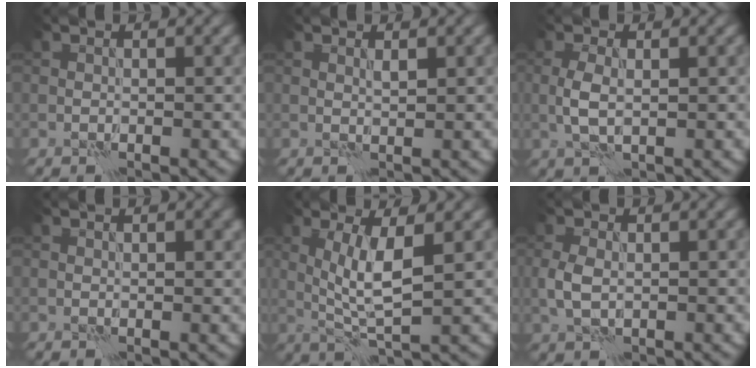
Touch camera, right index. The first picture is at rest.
{"total": 0.7, "force": [0.7, -0.1, 0.2], "torque": [-0.007, -0.001, 0.013]}
{"total": 2.5, "force": [-0.3, 1.1, 2.2], "torque": [-0.050, 0.000, -0.003]}
{"total": 0.9, "force": [0.1, 0.5, 0.7], "torque": [-0.004, 0.000, 0.003]}
{"total": 4.5, "force": [0.6, 0.9, 4.4], "torque": [-0.091, -0.003, 0.017]}
{"total": 2.4, "force": [-0.3, 1.5, 1.8], "torque": [-0.047, -0.001, -0.003]}